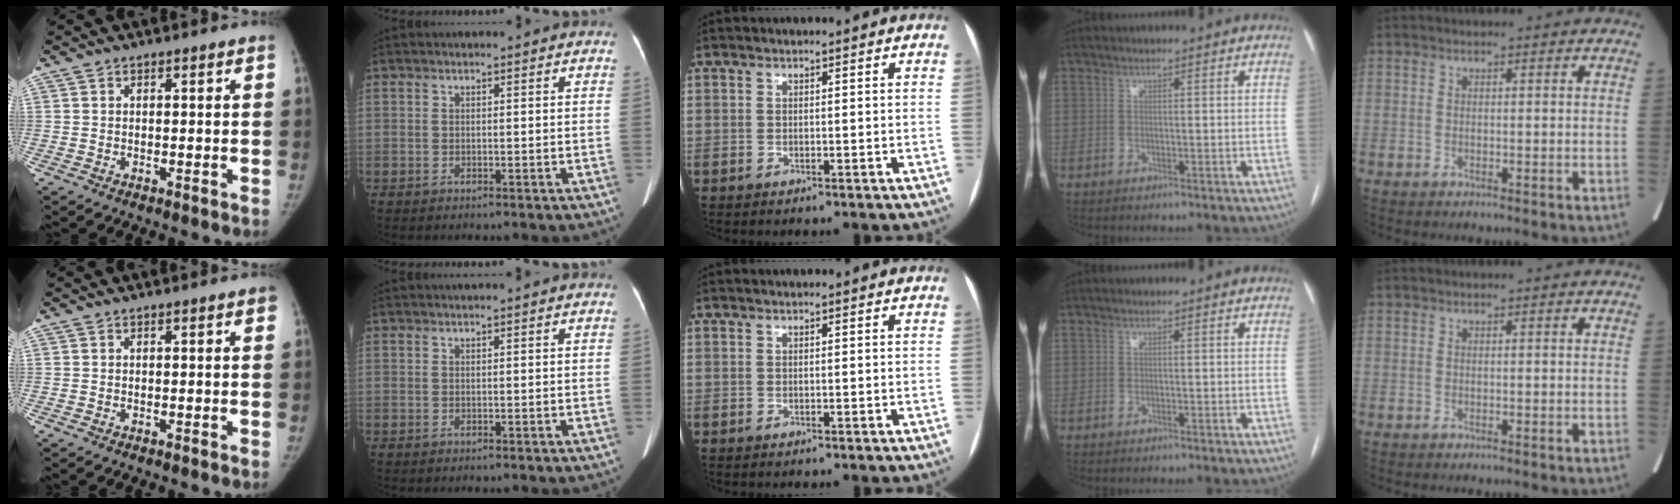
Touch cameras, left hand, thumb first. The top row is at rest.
{"thumb": {"total": 0.8, "force": [0.4, 0.2, 0.7], "torque": [-0.009, 0.002, 0.002]}}